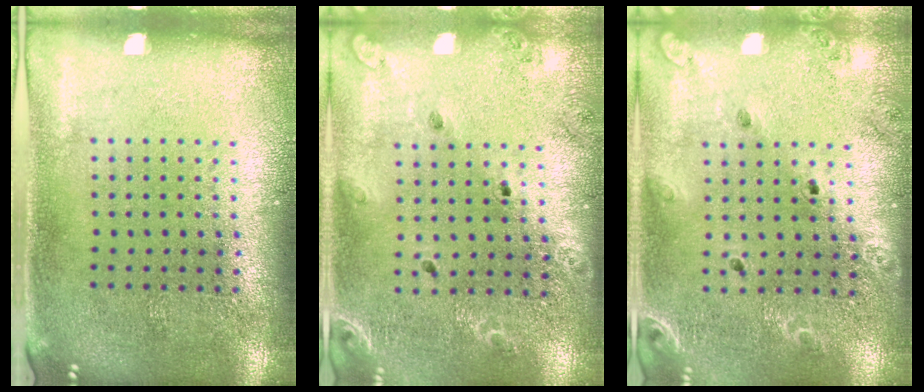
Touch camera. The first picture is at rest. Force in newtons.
{"total": 1.5, "press": 1.5, "slide": 0.1}
{"total": 1.5, "press": 1.4, "slide": 0.2}